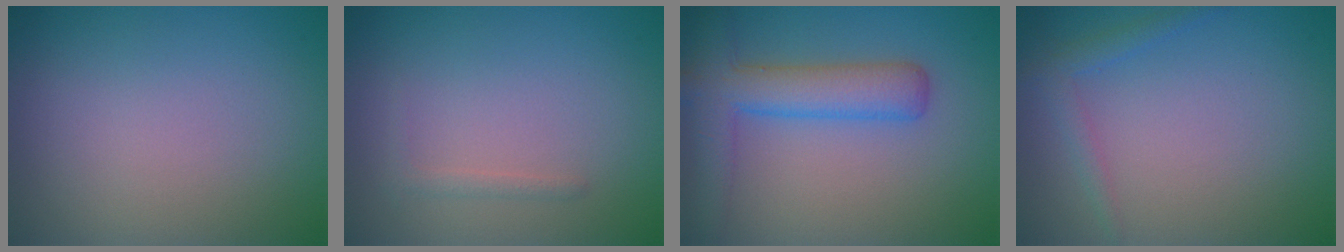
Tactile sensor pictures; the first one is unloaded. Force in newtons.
{"total": 0.8, "press": 0.8, "slide": 0.0}
{"total": 5.0, "press": 5.0, "slide": 0.3}
{"total": 1.6, "press": 1.6, "slide": 0.1}